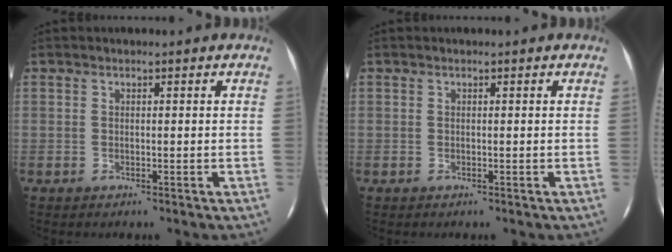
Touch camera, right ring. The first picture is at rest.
{"total": 0.0}